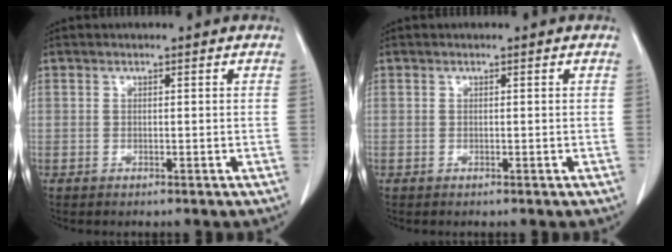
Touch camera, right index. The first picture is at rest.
{"total": 0.0}